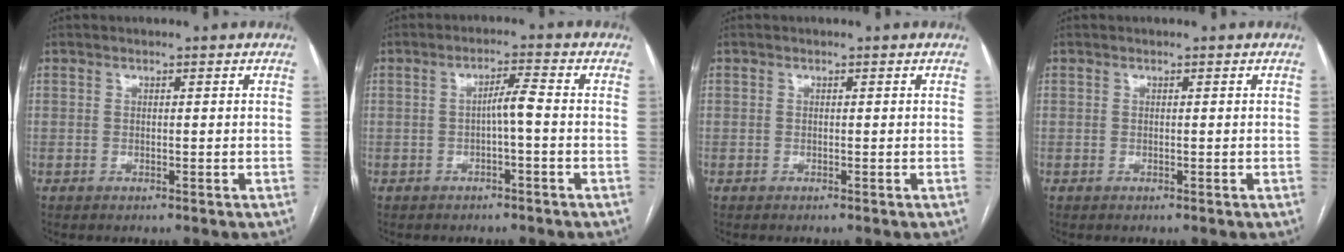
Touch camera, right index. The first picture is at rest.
{"total": 3.1, "force": [-0.6, 0.0, 3.1], "torque": [-0.050, 0.008, -0.010]}
{"total": 0.0}
{"total": 0.0}